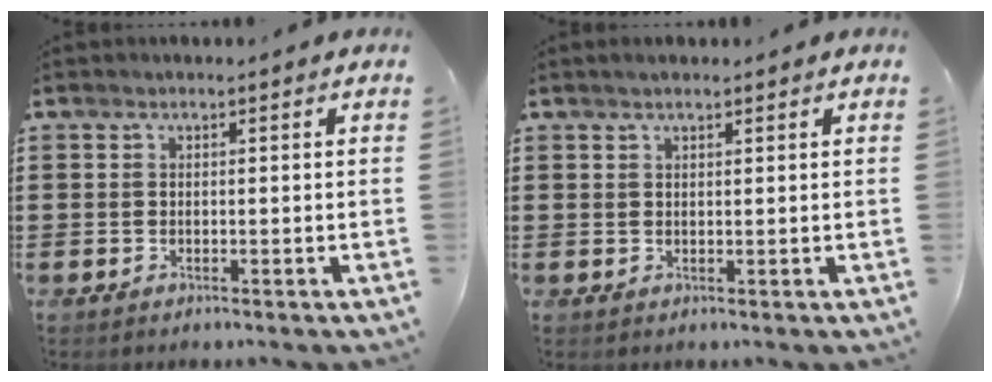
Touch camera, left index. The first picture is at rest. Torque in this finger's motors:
{"motor_torque": [1.15, 0.98, 0.05, 0.00]}